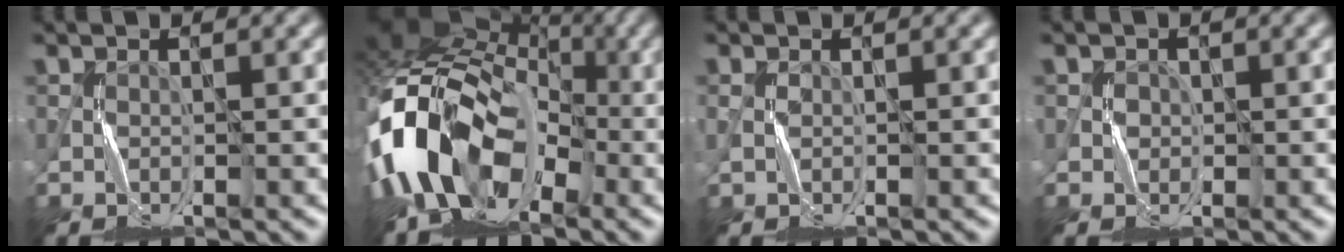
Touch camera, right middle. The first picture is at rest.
{"total": 14.6, "force": [-4.7, 9.6, 9.9], "torque": [-0.188, -0.005, -0.095]}
{"total": 0.0}
{"total": 1.3, "force": [0.3, 1.3, 0.0], "torque": [-0.001, 0.003, 0.001]}